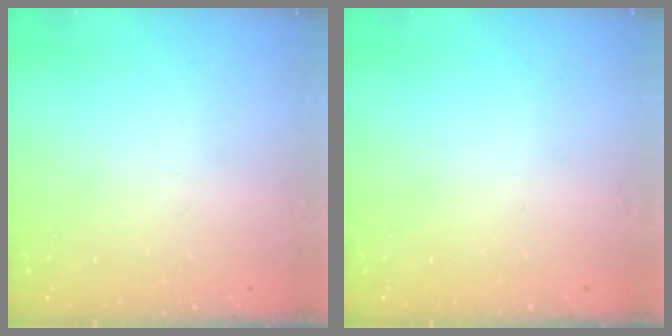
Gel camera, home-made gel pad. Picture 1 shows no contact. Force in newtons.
{"total": 0.0}